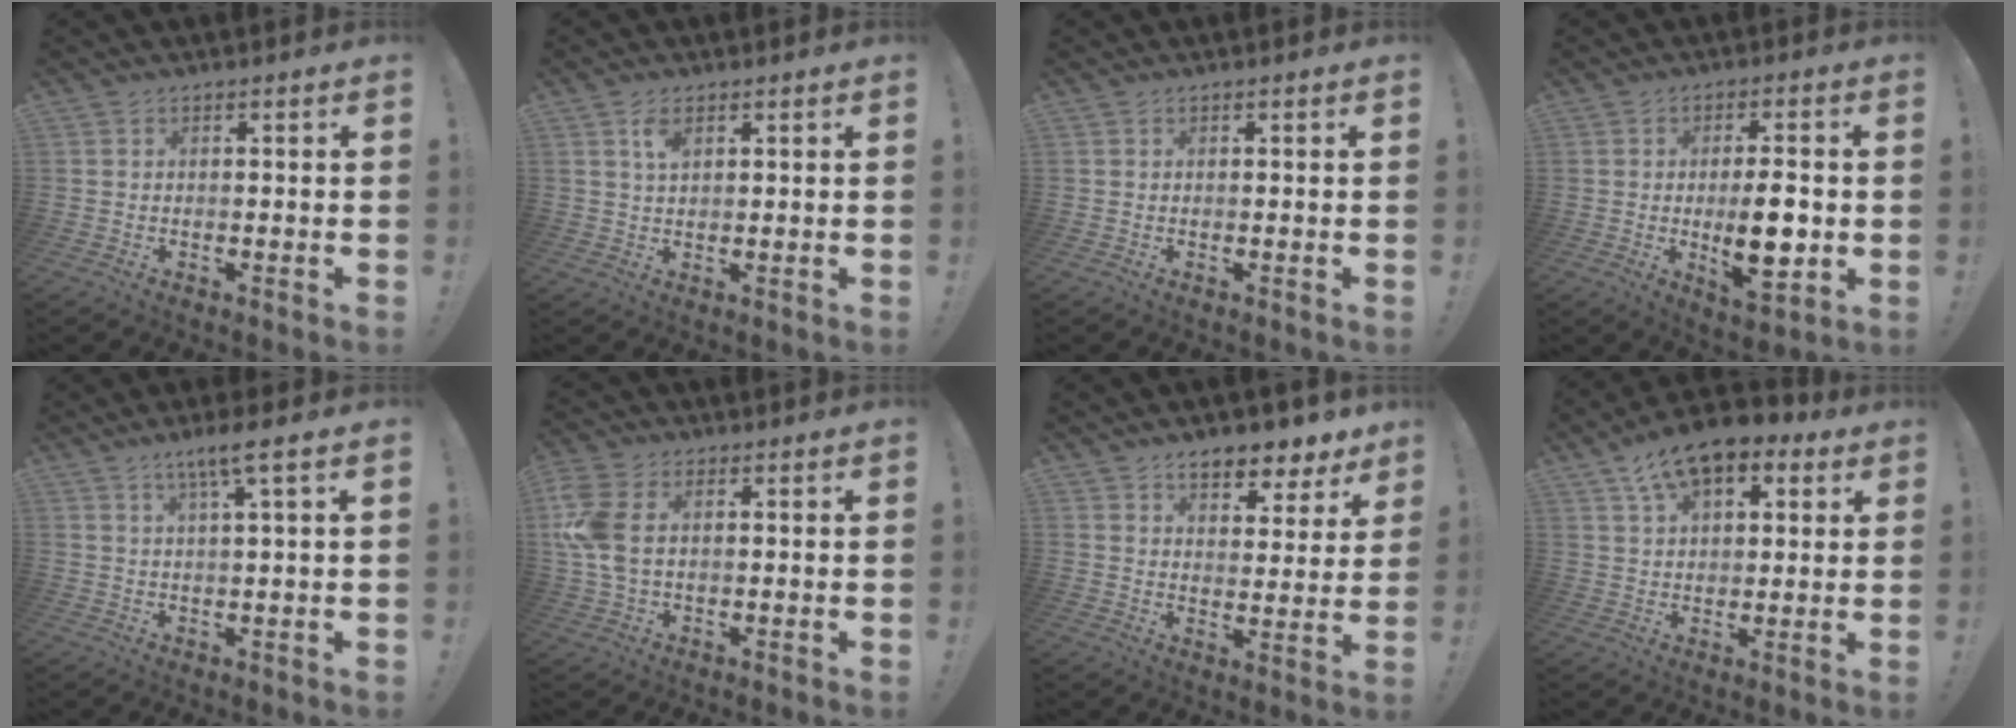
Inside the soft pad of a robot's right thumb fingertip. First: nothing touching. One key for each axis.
{"total": 3.8, "fx": 1.9, "fy": 1.9, "fz": 2.7, "tx": -0.040, "ty": -0.007, "tz": 0.030}
{"total": 0.0}
{"total": 11.6, "fx": -1.6, "fy": 4.6, "fz": 10.5, "tx": -0.172, "ty": -0.008, "tz": -0.030}
{"total": 6.0, "fx": 3.1, "fy": -0.4, "fz": 5.2, "tx": -0.096, "ty": -0.008, "tz": 0.047}
{"total": 9.3, "fx": 1.4, "fy": 6.0, "fz": 6.9, "tx": -0.162, "ty": -0.003, "tz": 0.026}
{"total": 8.6, "fx": 6.7, "fy": 3.8, "fz": 3.7, "tx": -0.049, "ty": -0.049, "tz": 0.122}
{"total": 12.3, "fx": 7.7, "fy": 6.1, "fz": 7.4, "tx": -0.126, "ty": -0.038, "tz": 0.143}